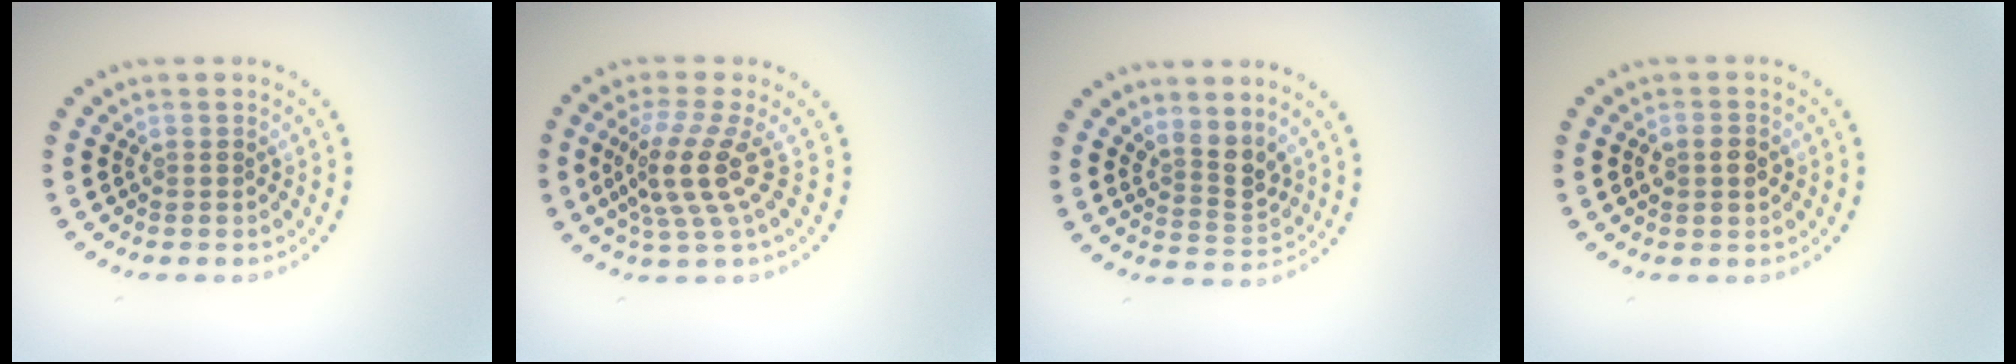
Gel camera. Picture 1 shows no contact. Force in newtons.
{"total": 4.2, "press": 3.0, "slide": 2.9}
{"total": 2.8, "press": 2.0, "slide": 1.9}
{"total": 1.8, "press": 1.8, "slide": 0.1}